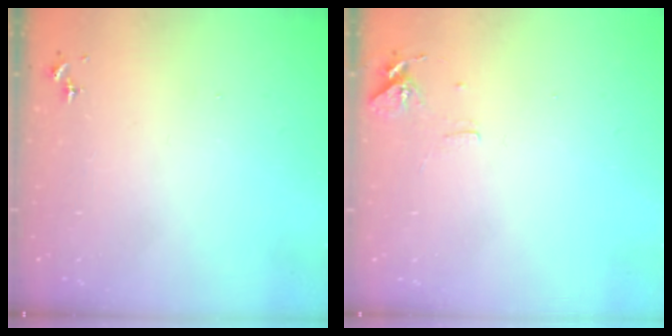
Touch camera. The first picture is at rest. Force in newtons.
{"total": 7.4, "press": 7.4, "slide": 0.6}